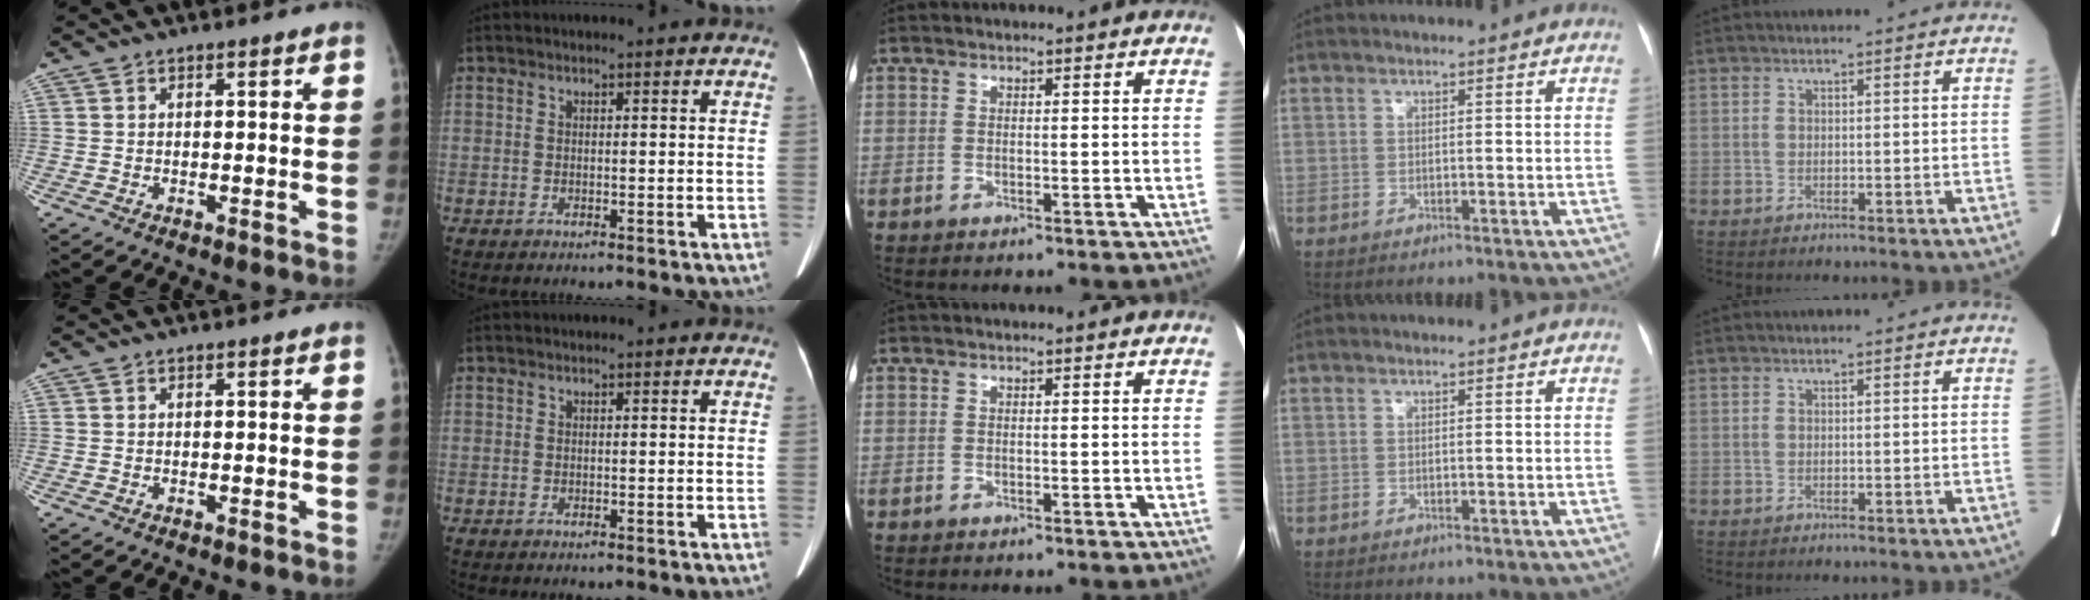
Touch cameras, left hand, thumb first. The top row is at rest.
{}